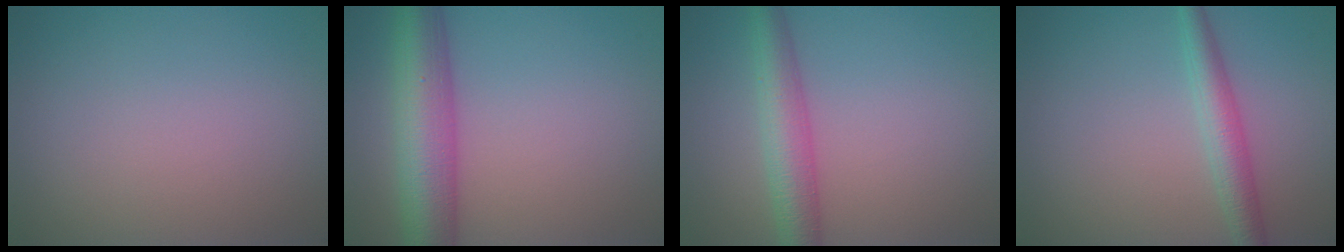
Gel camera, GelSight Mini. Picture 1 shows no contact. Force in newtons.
{"total": 7.9, "press": 7.9, "slide": 0.2}
{"total": 4.3, "press": 4.3, "slide": 0.3}
{"total": 3.0, "press": 3.0, "slide": 0.1}